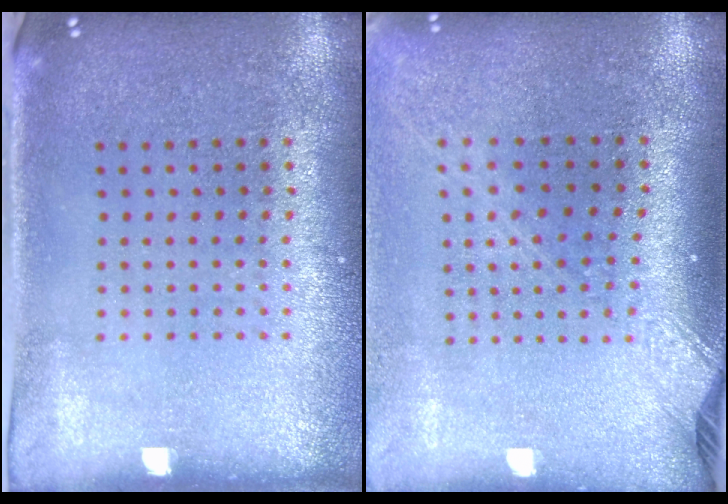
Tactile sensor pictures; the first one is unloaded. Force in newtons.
{"total": 2.2, "press": 1.7, "slide": 1.4}